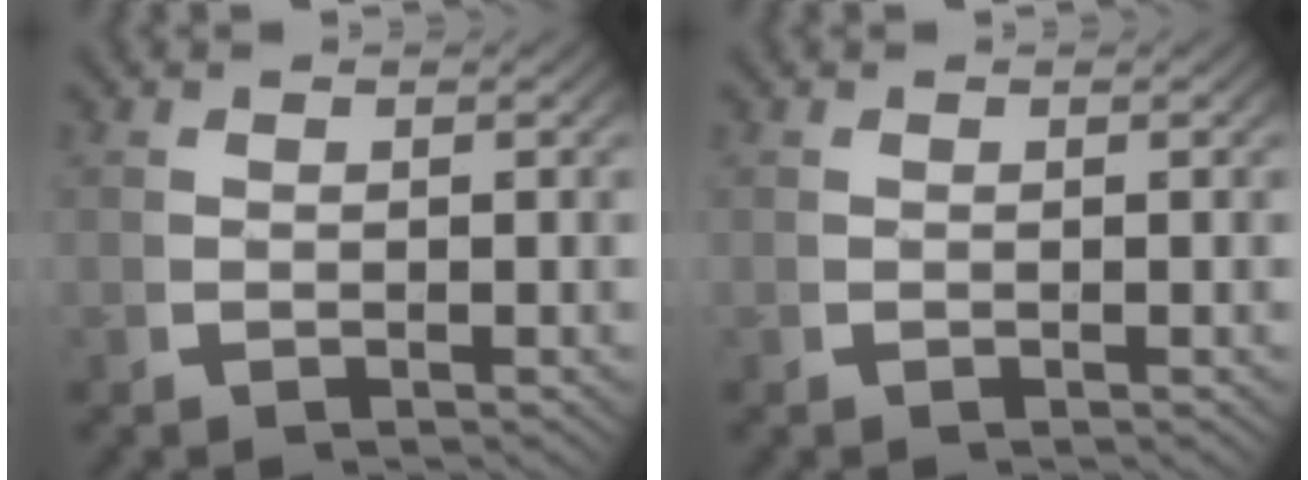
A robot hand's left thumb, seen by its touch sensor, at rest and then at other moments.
{"total": 0.0}